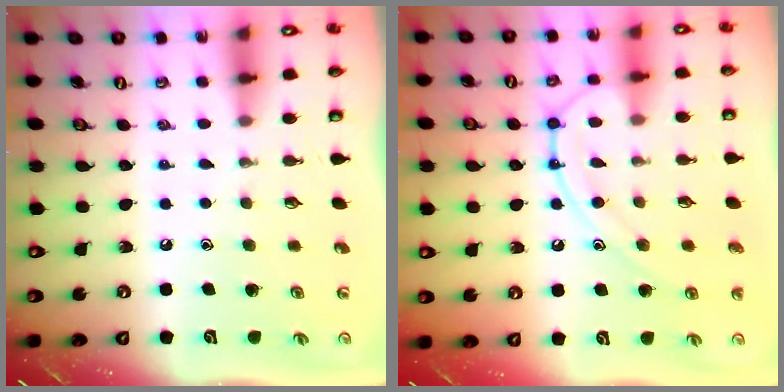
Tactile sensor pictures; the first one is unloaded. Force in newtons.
{"total": 11.5, "press": 11.5, "slide": 0.8}